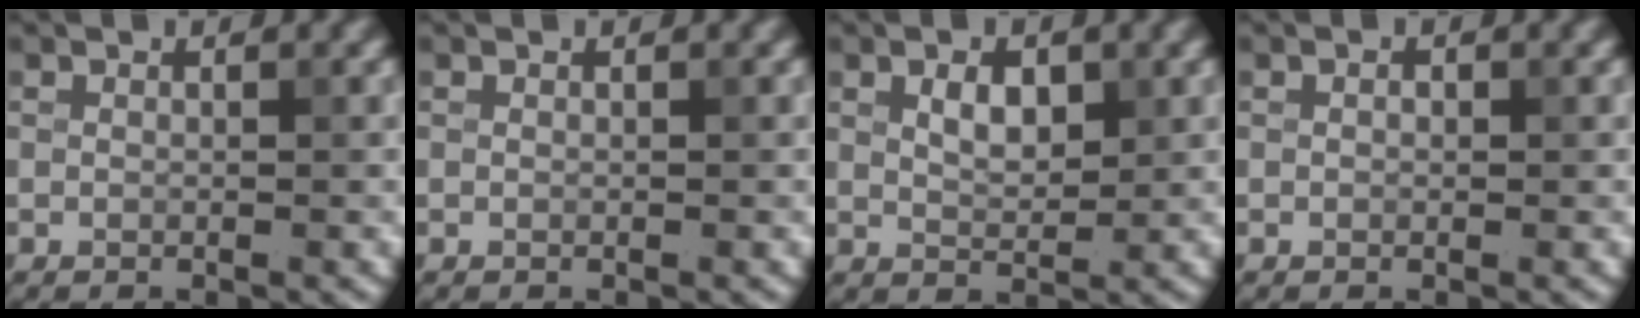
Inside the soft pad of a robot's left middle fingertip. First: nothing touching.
{"total": 0.0}
{"total": 2.4, "force": [0.9, 1.3, 1.8], "torque": [-0.034, 0.000, 0.017]}
{"total": 0.5, "force": [0.1, 0.4, 0.4], "torque": [-0.005, -0.001, -0.001]}